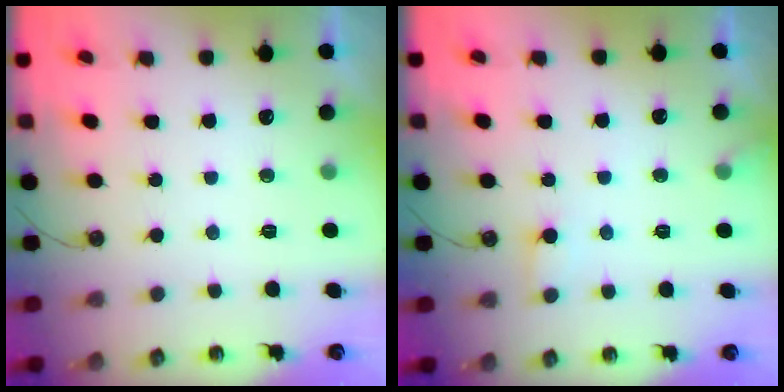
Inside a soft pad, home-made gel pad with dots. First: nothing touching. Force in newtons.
{"total": 6.6, "press": 6.6, "slide": 0.3}